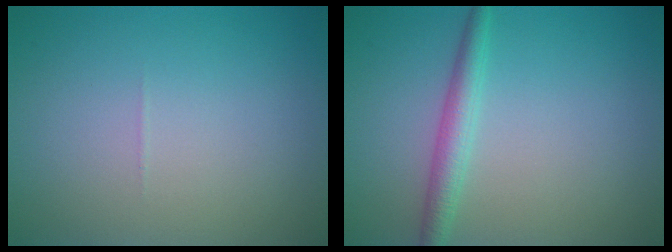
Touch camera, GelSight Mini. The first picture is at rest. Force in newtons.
{"total": 2.4, "press": 2.4, "slide": 0.1}